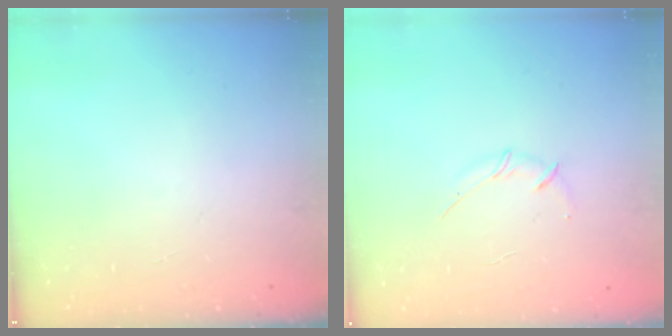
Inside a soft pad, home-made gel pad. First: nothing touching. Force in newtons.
{"total": 3.0, "press": 2.9, "slide": 0.8}